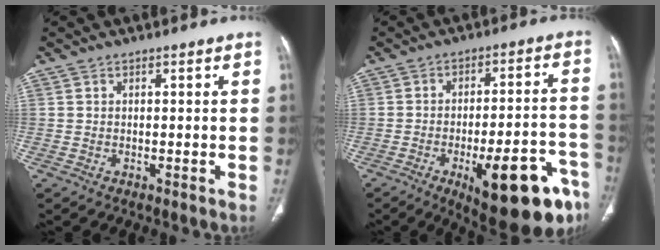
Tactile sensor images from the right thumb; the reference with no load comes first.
{"total": 20.8, "force": [-10.3, 6.7, 16.7], "torque": [-0.160, 0.052, -0.131]}